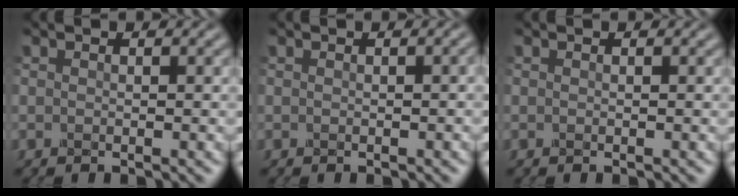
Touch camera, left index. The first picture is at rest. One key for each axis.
{"total": 1.4, "fx": -0.3, "fy": 0.8, "fz": 1.1, "tx": 0.004, "ty": 0.011, "tz": -0.011}
{"total": 0.0}